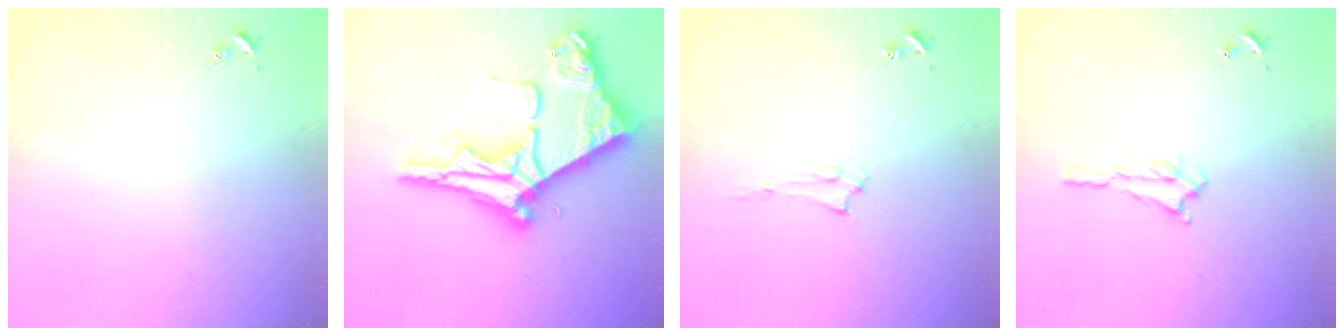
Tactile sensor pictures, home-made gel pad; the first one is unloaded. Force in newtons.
{"total": 11.6, "press": 11.6, "slide": 1.3}
{"total": 1.5, "press": 1.5, "slide": 0.2}
{"total": 0.7, "press": 0.7, "slide": 0.2}